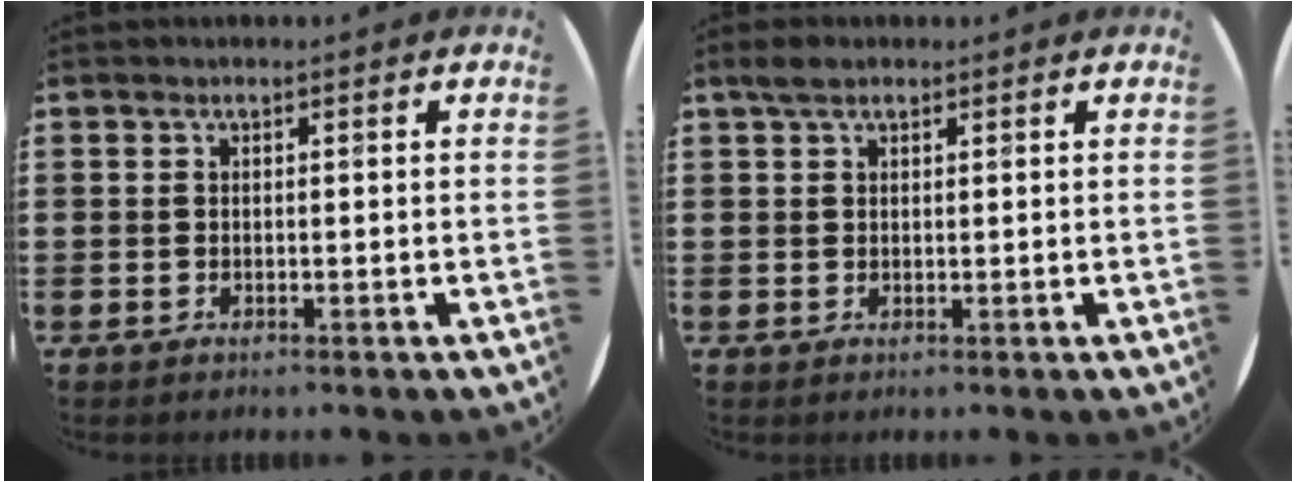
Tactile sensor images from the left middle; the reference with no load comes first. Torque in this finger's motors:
{"motor_torque": [0.23, -0.10, -0.21, -0.07]}